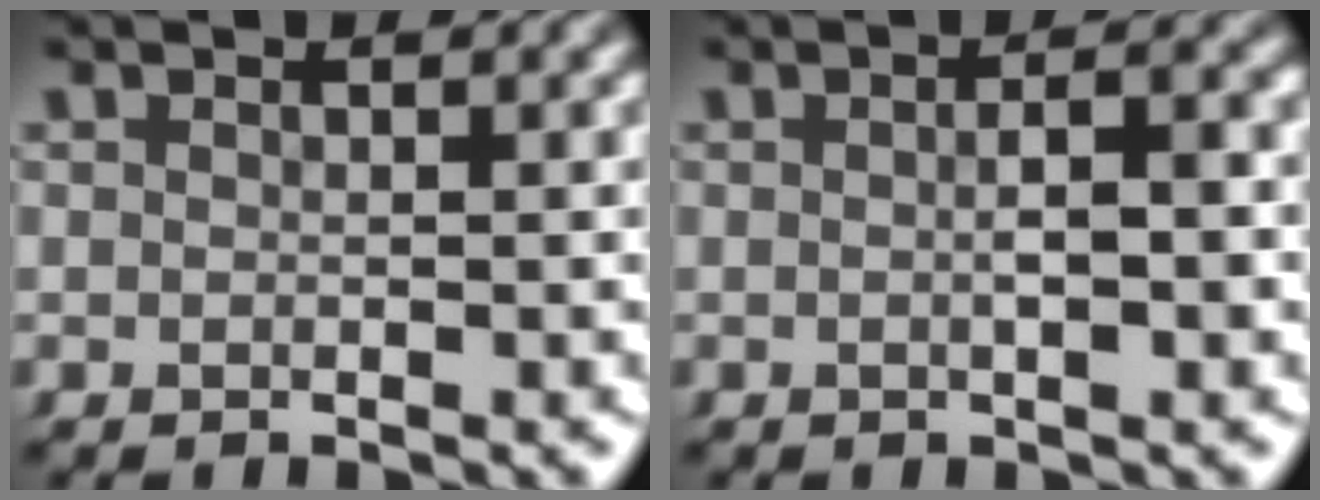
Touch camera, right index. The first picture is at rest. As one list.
[{"total": 2.3, "force": [-0.2, 0.8, 2.2], "torque": [-0.029, 0.001, -0.005]}]